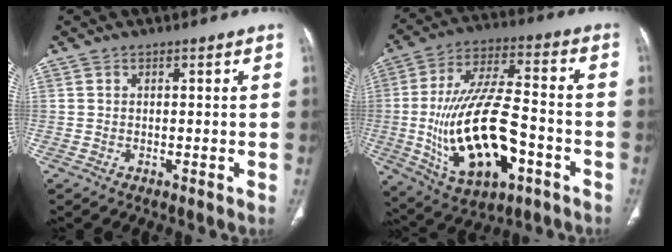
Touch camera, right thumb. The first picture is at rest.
{"total": 22.6, "force": [-5.8, 10.3, 19.3], "torque": [-0.361, 0.029, -0.086]}